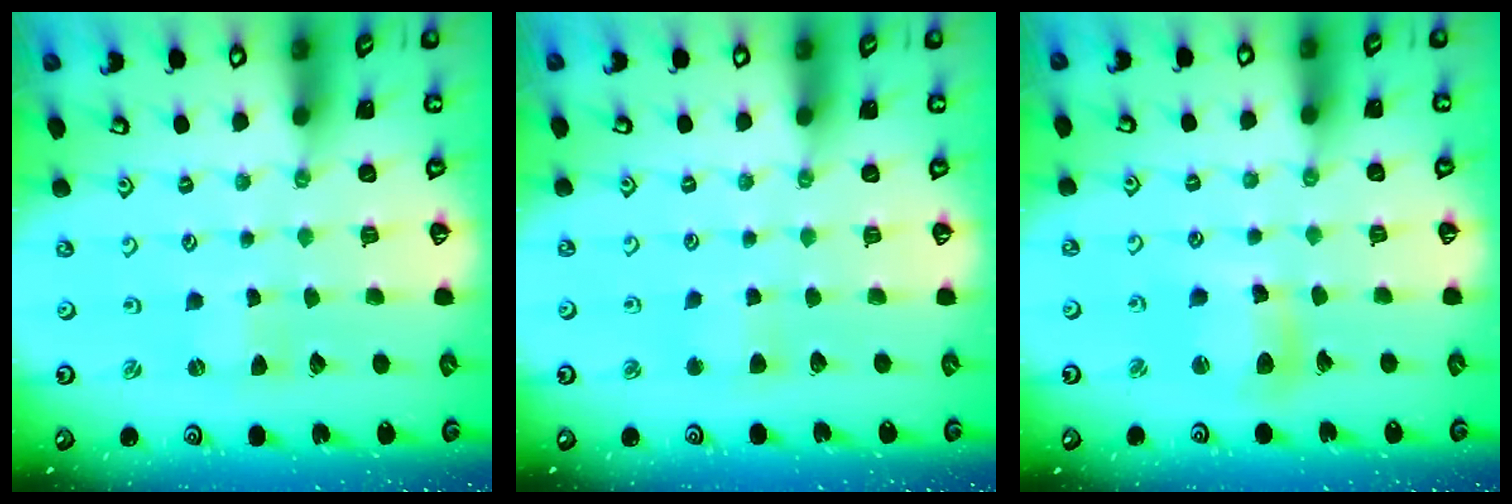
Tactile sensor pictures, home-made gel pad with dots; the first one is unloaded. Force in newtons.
{"total": 3.5, "press": 3.5, "slide": 0.7}
{"total": 10.1, "press": 10.0, "slide": 0.9}